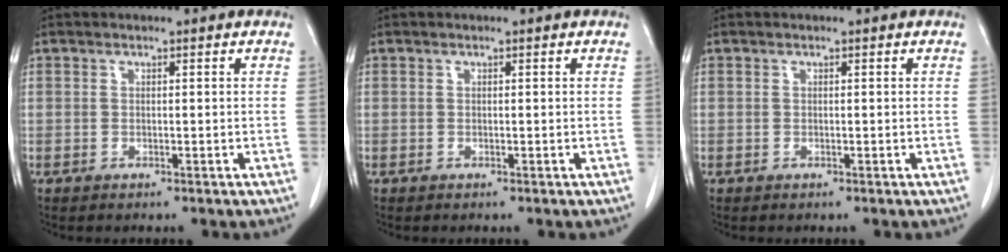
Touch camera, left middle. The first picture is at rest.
{"total": 0.0}
{"total": 0.0}